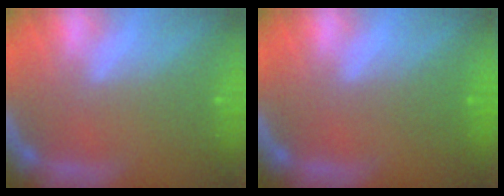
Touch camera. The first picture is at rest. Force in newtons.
{"total": 1.5}